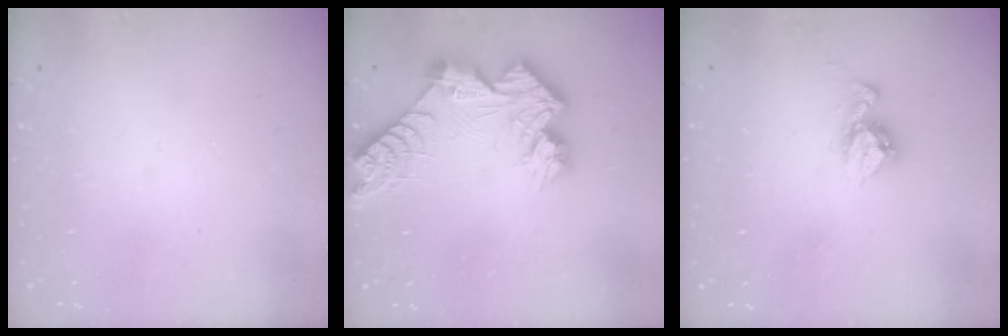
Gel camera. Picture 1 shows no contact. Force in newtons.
{"total": 13.4, "press": 13.4, "slide": 1.1}
{"total": 8.7, "press": 8.6, "slide": 0.7}